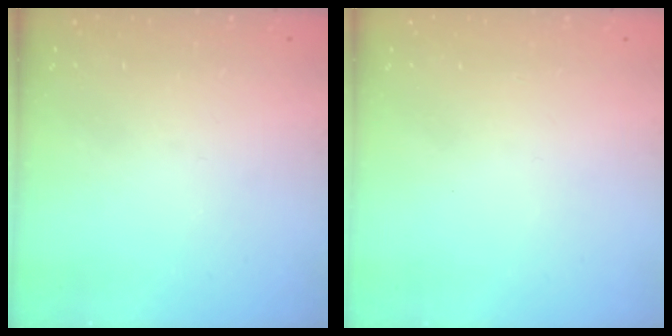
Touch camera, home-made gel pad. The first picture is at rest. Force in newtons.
{"total": 1.5, "press": 1.5, "slide": 0.1}